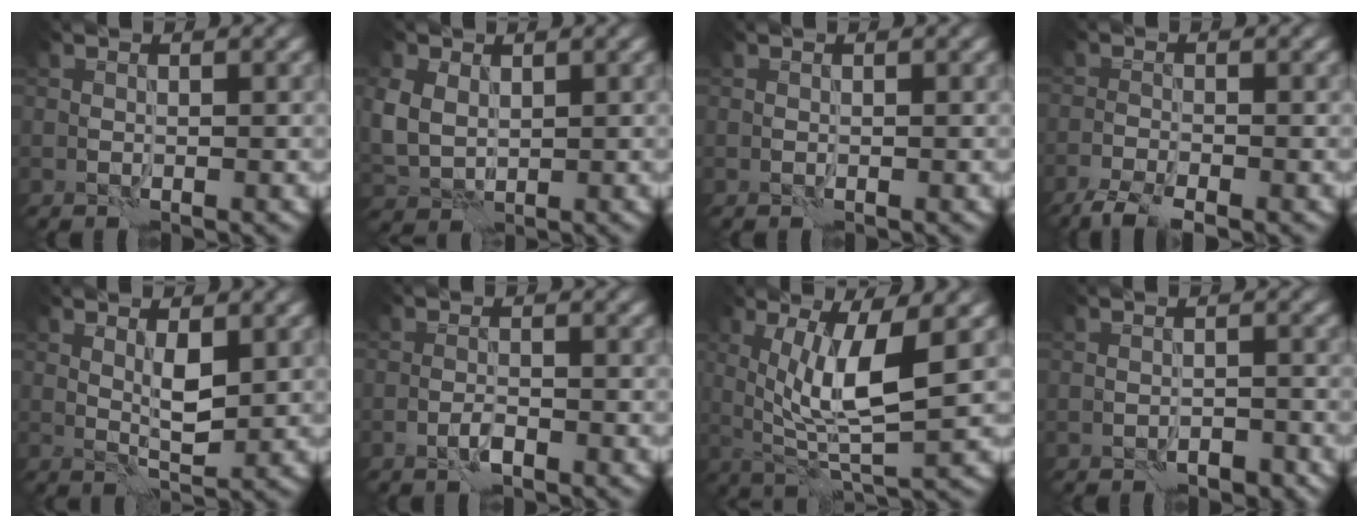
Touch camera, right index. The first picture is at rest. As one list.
[{"total": 3.9, "force": [1.1, 3.0, 2.2], "torque": [-0.062, -0.004, 0.026]}, {"total": 0.0}, {"total": 3.4, "force": [-2.8, 0.6, 1.9], "torque": [-0.041, -0.008, -0.058]}, {"total": 2.3, "force": [1.1, 0.5, 1.9], "torque": [-0.038, -0.007, 0.022]}, {"total": 1.2, "force": [-0.8, 0.3, 0.9], "torque": [-0.019, 0.002, -0.018]}, {"total": 6.8, "force": [1.4, 1.8, 6.4], "torque": [-0.123, -0.009, 0.031]}, {"total": 1.5, "force": [-1.2, 0.7, 0.5], "torque": [-0.003, 0.006, -0.018]}]